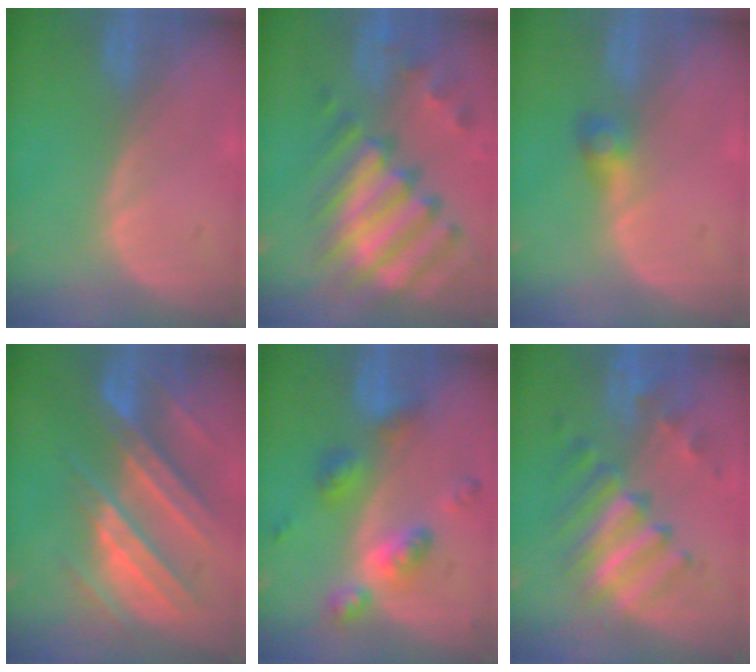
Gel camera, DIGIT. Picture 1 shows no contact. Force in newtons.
{"total": 12.4, "press": 10.7, "slide": 6.3}
{"total": 2.5, "press": 2.4, "slide": 0.7}
{"total": 10.8, "press": 9.6, "slide": 4.9}
{"total": 7.4, "press": 7.4, "slide": 0.5}
{"total": 9.6, "press": 8.4, "slide": 4.7}